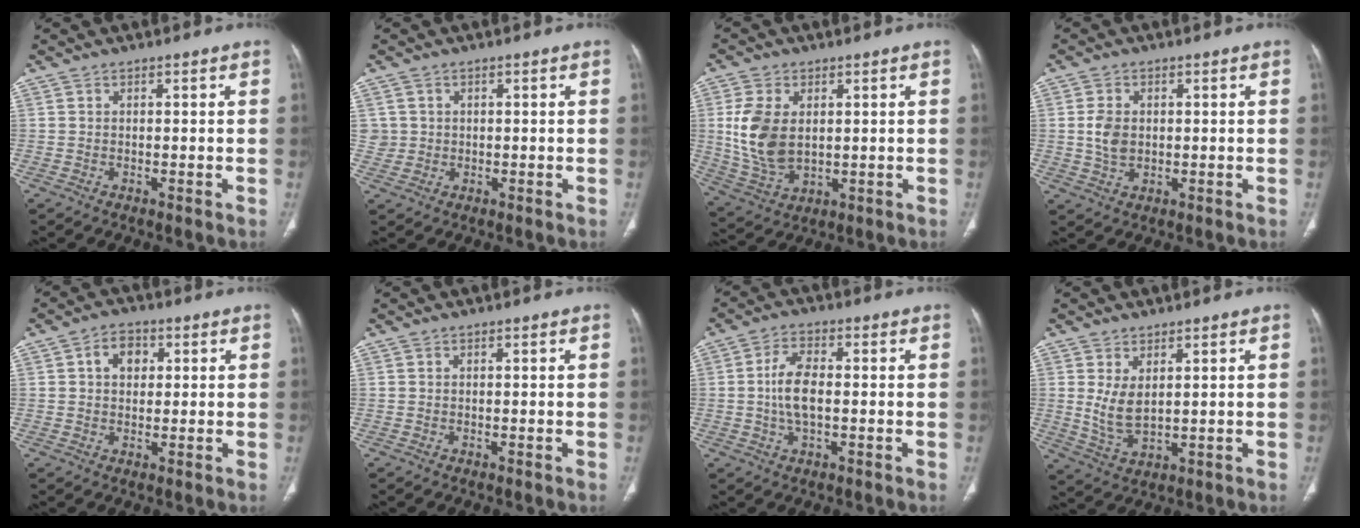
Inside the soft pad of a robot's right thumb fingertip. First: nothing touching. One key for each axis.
{"total": 2.5, "fx": 0.5, "fy": 2.5, "fz": 0.1, "tx": 0.014, "ty": 0.003, "tz": 0.010}
{"total": 11.5, "fx": 1.4, "fy": 7.3, "fz": 8.7, "tx": -0.172, "ty": -0.010, "tz": 0.041}
{"total": 4.6, "fx": 0.3, "fy": 3.3, "fz": 3.2, "tx": -0.056, "ty": 0.000, "tz": 0.009}
{"total": 5.1, "fx": 1.3, "fy": 3.8, "fz": 3.1, "tx": -0.028, "ty": 0.006, "tz": 0.017}
{"total": 0.0}
{"total": 6.7, "fx": -0.4, "fy": 3.3, "fz": 5.9, "tx": -0.117, "ty": 0.011, "tz": -0.011}
{"total": 5.8, "fx": 1.5, "fy": 3.1, "fz": 4.7, "tx": -0.090, "ty": -0.016, "tz": 0.042}